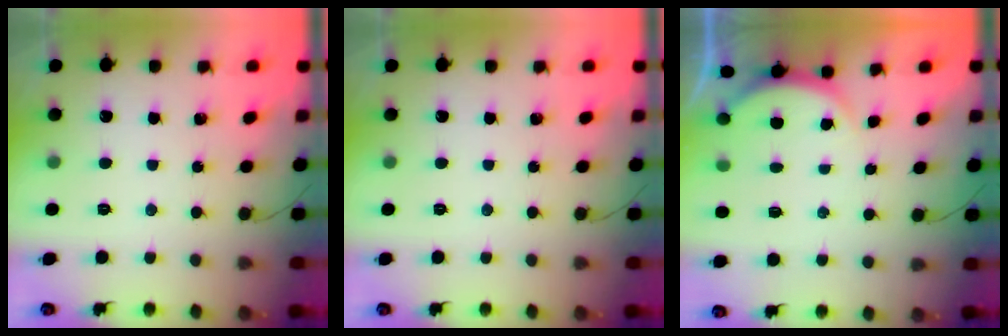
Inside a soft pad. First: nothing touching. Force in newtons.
{"total": 0.0}
{"total": 2.9, "press": 2.2, "slide": 1.8}